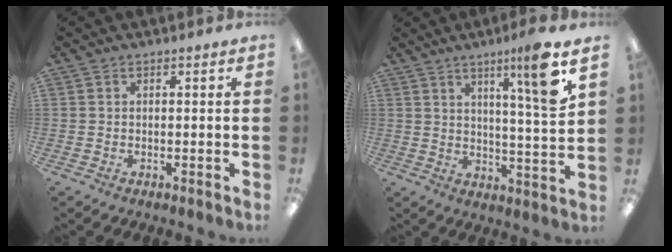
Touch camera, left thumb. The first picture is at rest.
{"total": 11.5, "force": [6.7, 0.2, 9.3], "torque": [-0.147, -0.029, 0.097]}